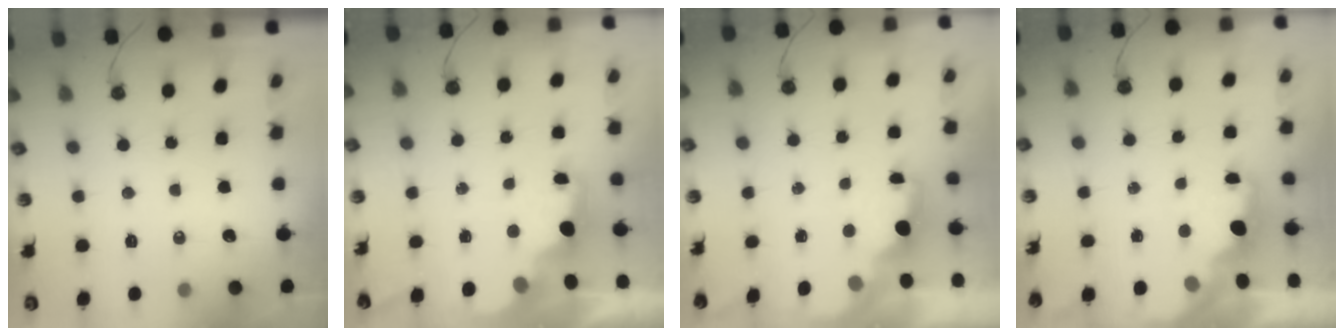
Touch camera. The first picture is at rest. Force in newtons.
{"total": 2.5, "press": 2.3, "slide": 0.8}
{"total": 1.9, "press": 1.7, "slide": 0.8}
{"total": 1.6, "press": 1.5, "slide": 0.5}